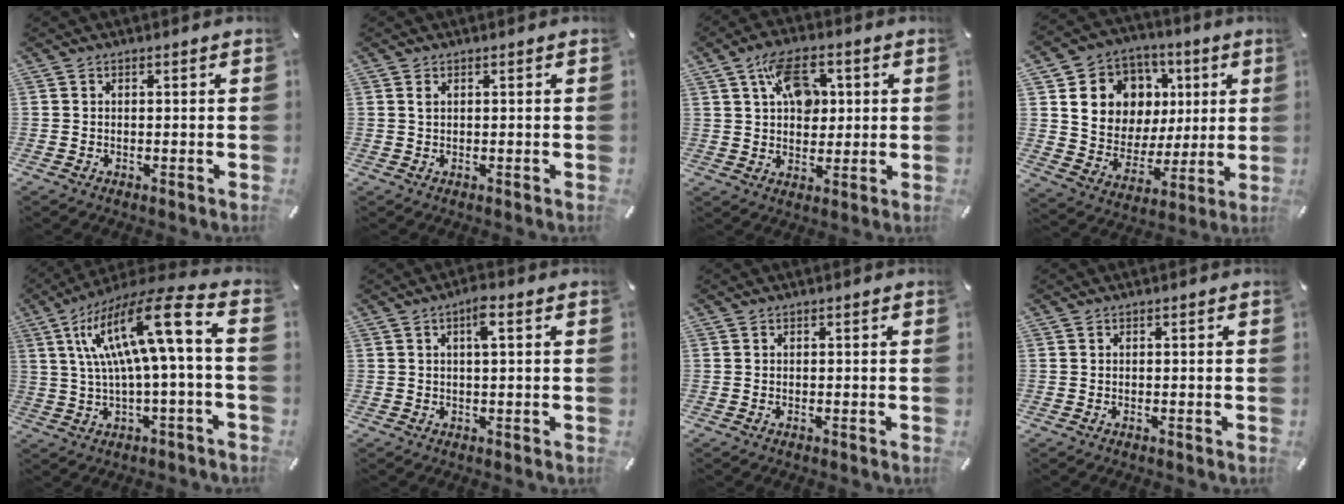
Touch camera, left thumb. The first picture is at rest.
{"total": 0.8, "force": [0.3, 0.4, 0.6], "torque": [-0.012, 0.001, 0.005]}
{"total": 10.8, "force": [3.5, 7.4, 7.0], "torque": [-0.106, 0.006, 0.065]}
{"total": 12.4, "force": [3.7, 11.4, 3.3], "torque": [-0.061, -0.024, 0.079]}
{"total": 18.4, "force": [5.0, 3.3, 17.4], "torque": [-0.335, -0.025, 0.066]}
{"total": 3.6, "force": [1.3, 0.8, 3.3], "torque": [-0.060, 0.004, 0.017]}
{"total": 0.0}
{"total": 0.0}